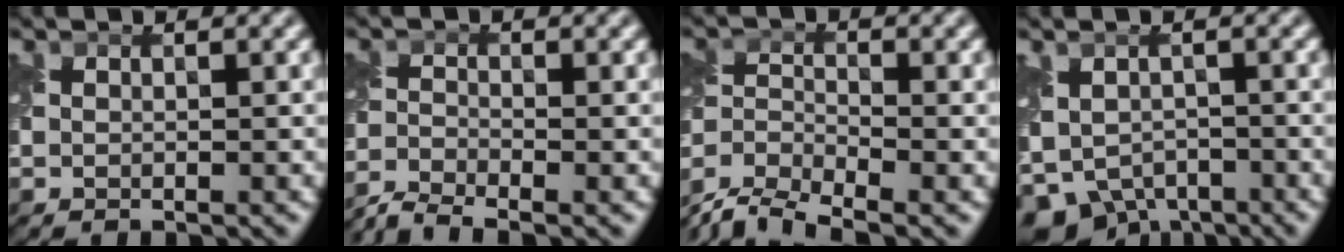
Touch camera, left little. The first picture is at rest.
{"total": 3.8, "force": [-3.5, 0.7, 1.3], "torque": [-0.028, -0.011, -0.081]}
{"total": 7.3, "force": [-6.3, 2.0, 3.0], "torque": [-0.058, -0.015, -0.125]}
{"total": 6.4, "force": [-3.1, 4.6, 3.1], "torque": [-0.059, -0.024, -0.054]}